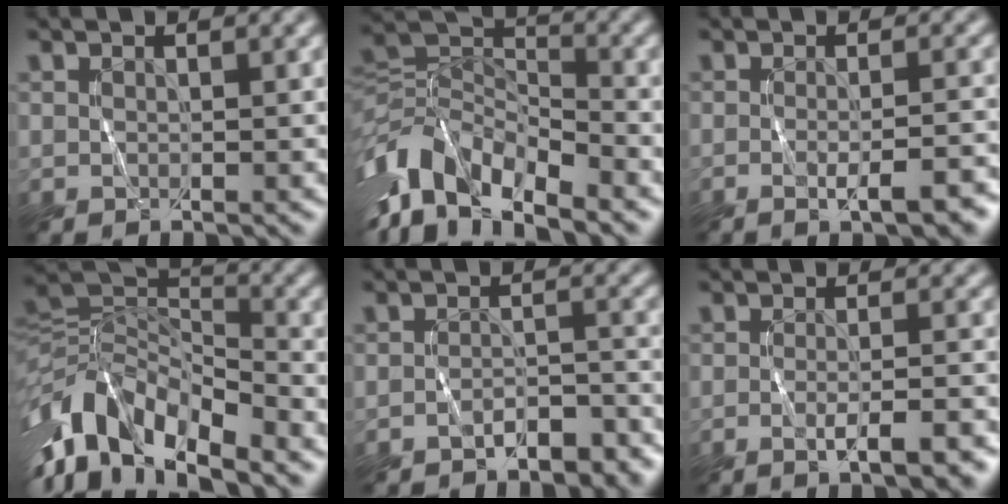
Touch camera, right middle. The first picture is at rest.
{"total": 9.4, "force": [-5.7, 4.7, 5.9], "torque": [-0.109, -0.002, -0.118]}
{"total": 3.4, "force": [-1.4, 0.8, 3.0], "torque": [-0.037, -0.004, -0.016]}
{"total": 9.5, "force": [-4.9, 4.9, 6.5], "torque": [-0.114, 0.010, -0.107]}
{"total": 2.9, "force": [-2.6, 0.8, 1.1], "torque": [-0.013, 0.007, -0.040]}
{"total": 3.7, "force": [-1.7, 0.8, 3.1], "torque": [-0.037, -0.001, -0.024]}